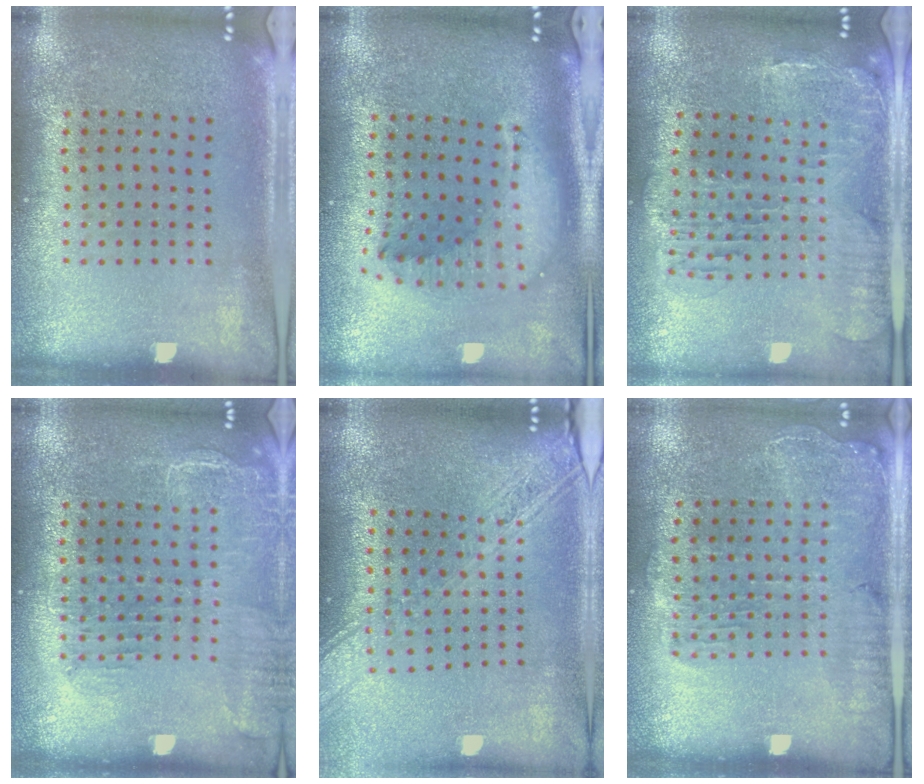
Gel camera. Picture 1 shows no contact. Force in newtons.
{"total": 1.8, "press": 1.4, "slide": 1.0}
{"total": 1.5, "press": 1.5, "slide": 0.4}
{"total": 1.6, "press": 1.5, "slide": 0.7}
{"total": 2.3, "press": 1.9, "slide": 1.3}
{"total": 1.4, "press": 1.4, "slide": 0.3}